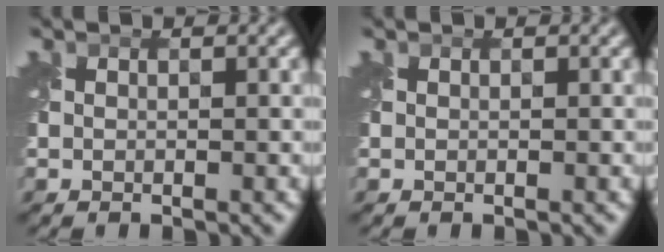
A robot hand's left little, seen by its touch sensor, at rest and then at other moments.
{"total": 0.0}